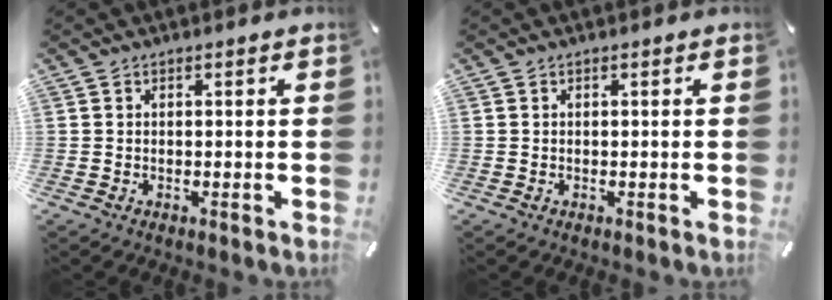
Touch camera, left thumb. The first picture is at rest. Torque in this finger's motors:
{"motor_torque": [0.00, 0.00, -0.01, 0.01, 0.00]}